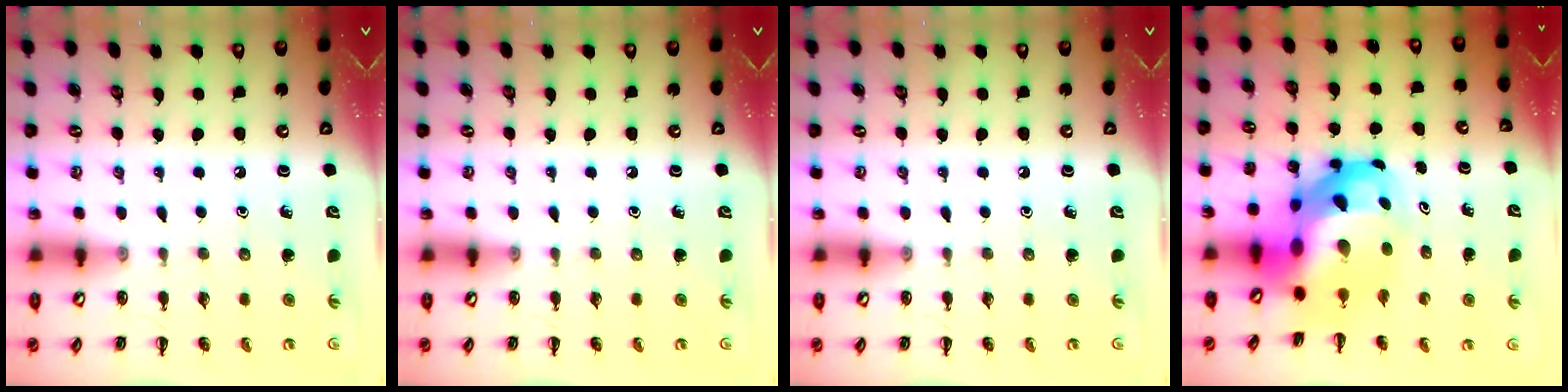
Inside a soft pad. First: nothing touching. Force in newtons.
{"total": 0.0}
{"total": 0.0}
{"total": 14.2, "press": 13.7, "slide": 3.8}